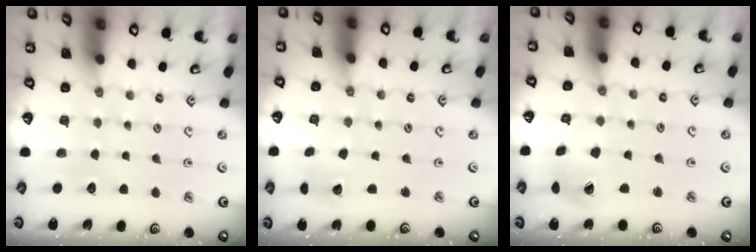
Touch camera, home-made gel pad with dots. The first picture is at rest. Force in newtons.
{"total": 2.6, "press": 2.5, "slide": 0.3}
{"total": 6.7, "press": 6.6, "slide": 0.8}